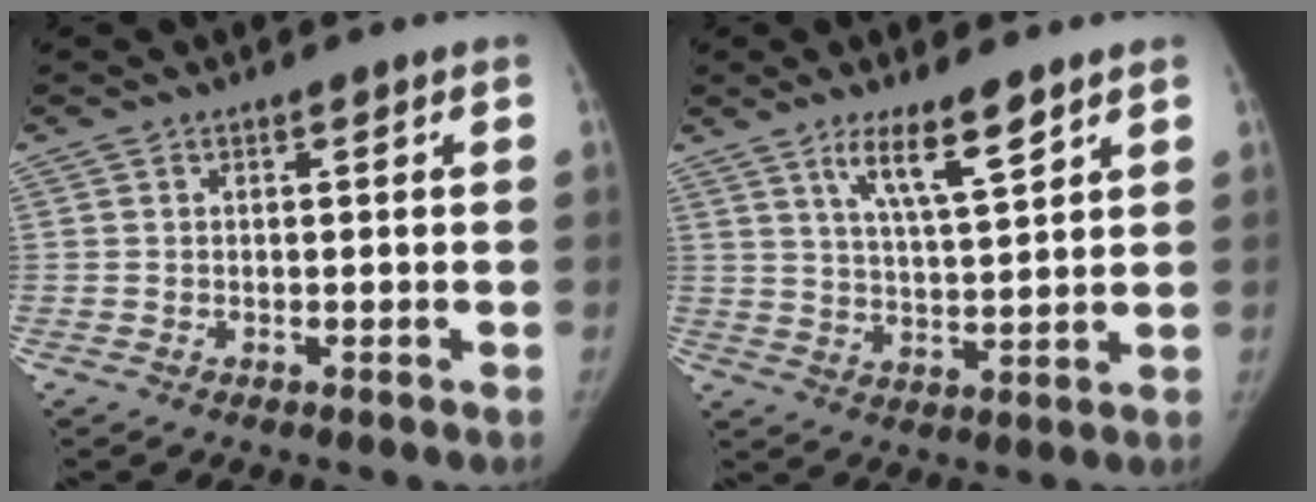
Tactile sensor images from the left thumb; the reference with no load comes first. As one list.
[{"total": 8.7, "force": [5.5, 1.4, 6.6], "torque": [-0.114, -0.034, 0.105]}]